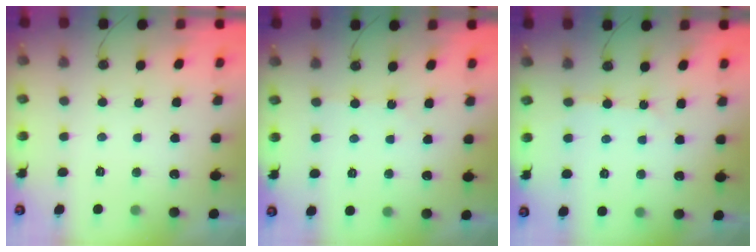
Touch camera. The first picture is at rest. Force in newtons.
{"total": 2.4, "press": 2.4, "slide": 0.4}
{"total": 4.1, "press": 4.0, "slide": 0.3}